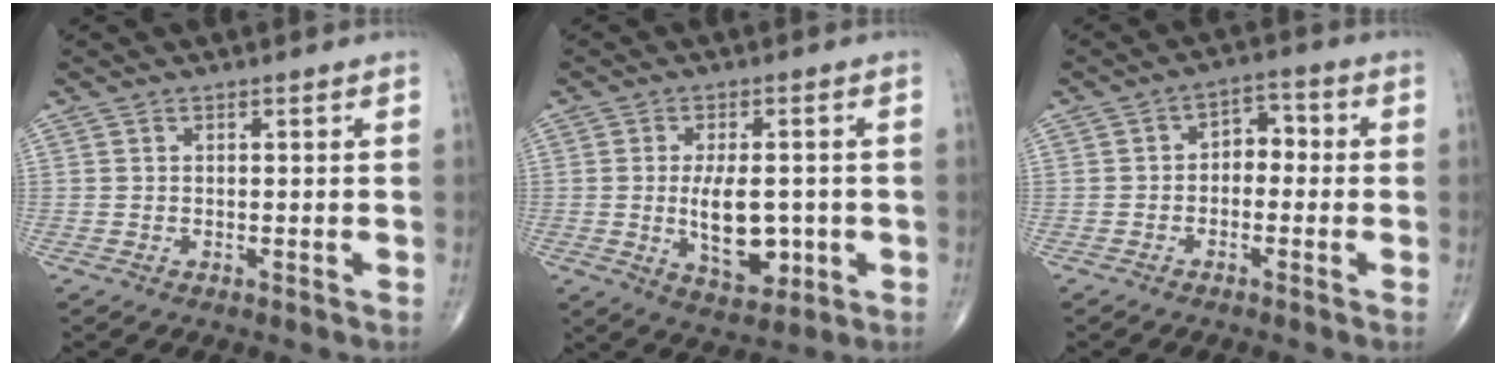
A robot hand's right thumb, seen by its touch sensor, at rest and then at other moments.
{"total": 10.0, "force": [-1.2, 5.1, 8.6], "torque": [-0.120, -0.008, -0.008]}
{"total": 4.7, "force": [-0.6, 3.3, 3.2], "torque": [-0.022, 0.023, -0.024]}